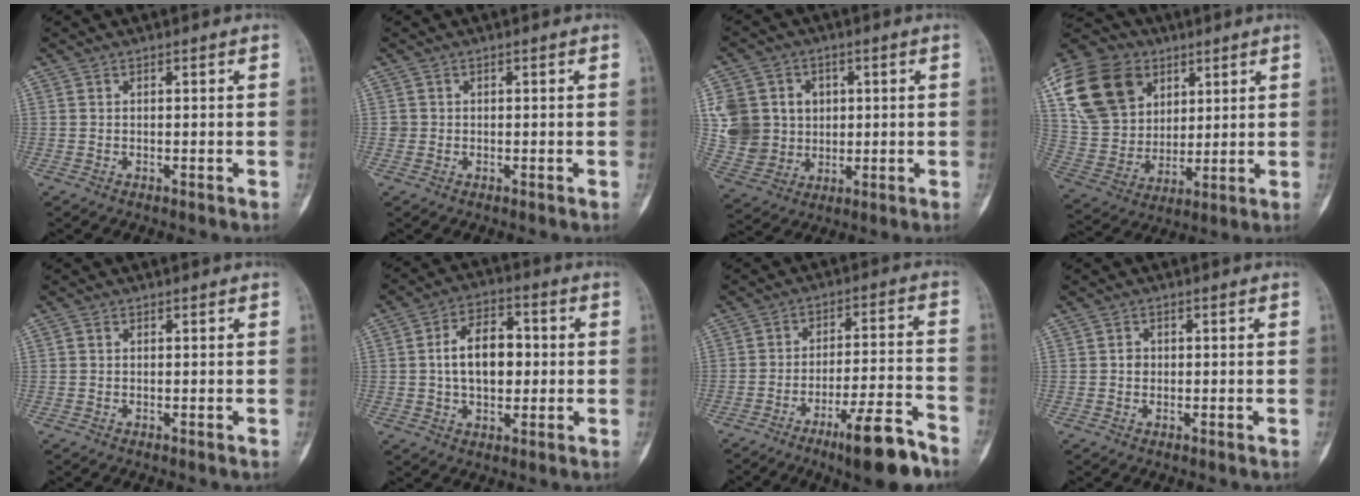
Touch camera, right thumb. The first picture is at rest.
{"total": 0.8, "force": [0.0, 0.8, 0.0], "torque": [0.005, 0.004, 0.000]}
{"total": 13.7, "force": [2.3, 12.3, 5.5], "torque": [-0.082, 0.011, 0.060]}
{"total": 20.8, "force": [8.5, 16.0, 10.4], "torque": [-0.183, -0.003, 0.165]}
{"total": 0.5, "force": [0.1, 0.5, 0.2], "torque": [-0.001, 0.001, 0.001]}
{"total": 11.3, "force": [0.5, 7.1, 8.9], "torque": [-0.127, 0.016, 0.007]}
{"total": 12.8, "force": [-8.6, 2.3, 9.2], "torque": [-0.141, 0.058, -0.135]}
{"total": 1.5, "force": [0.1, 1.3, 0.7], "torque": [-0.006, 0.004, 0.000]}